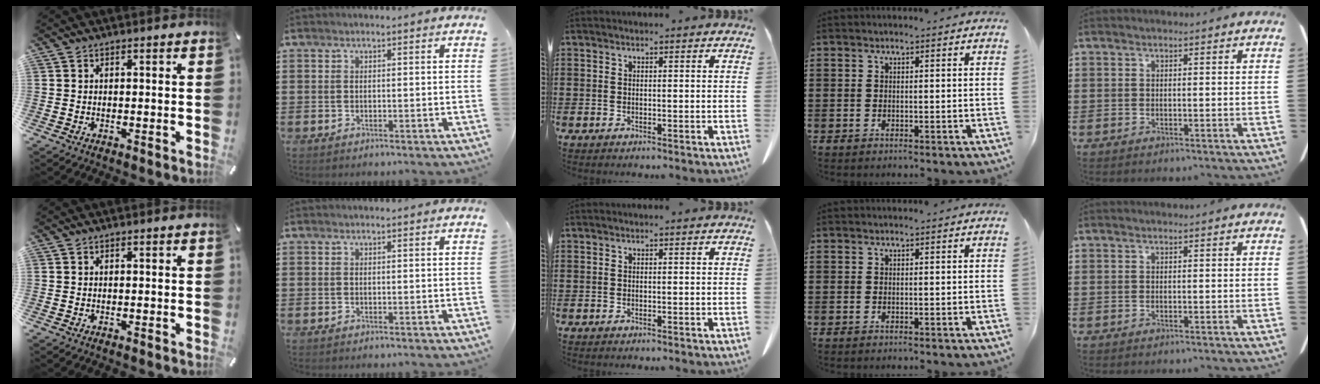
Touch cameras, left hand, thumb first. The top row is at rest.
{}